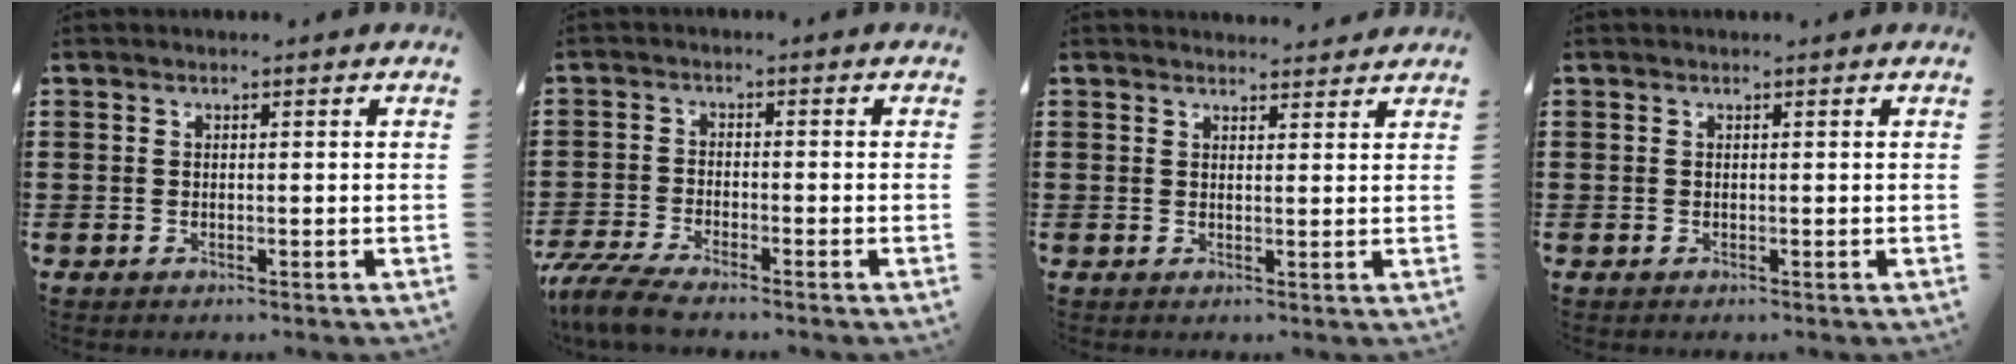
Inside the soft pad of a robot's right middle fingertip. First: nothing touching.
{"total": 5.0, "force": [-4.5, 0.6, 2.0], "torque": [-0.061, -0.013, -0.095]}
{"total": 1.9, "force": [1.9, 0.3, 0.1], "torque": [0.001, -0.001, 0.036]}
{"total": 0.0}